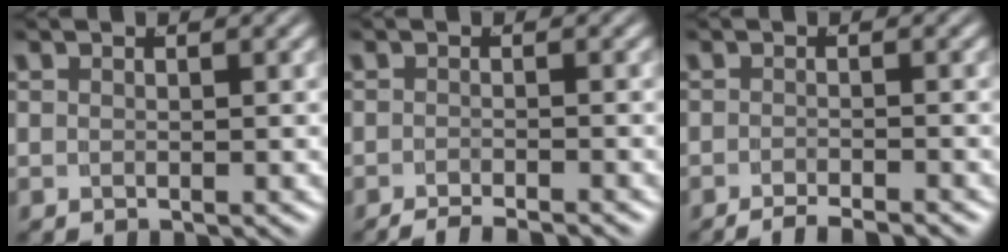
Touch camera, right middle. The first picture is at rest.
{"total": 2.8, "force": [-2.7, 0.1, 0.7], "torque": [-0.008, -0.007, -0.043]}
{"total": 2.7, "force": [-2.6, 0.1, 0.8], "torque": [-0.011, -0.005, -0.042]}